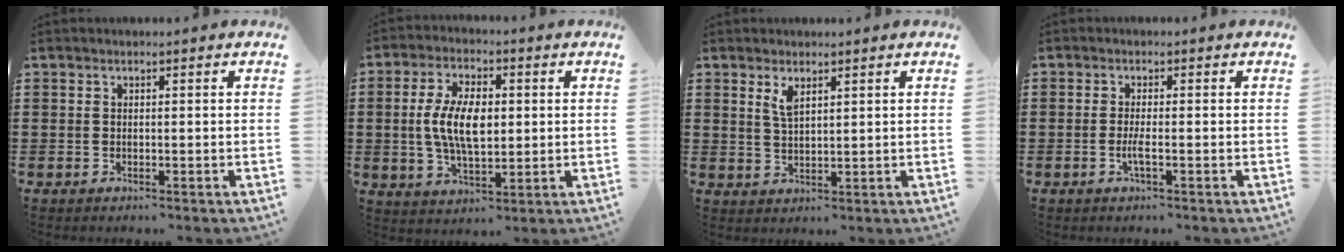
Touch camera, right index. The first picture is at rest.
{"total": 8.7, "force": [0.3, 4.2, 7.6], "torque": [-0.162, 0.008, 0.001]}
{"total": 2.7, "force": [1.7, 0.9, 1.9], "torque": [-0.043, 0.003, 0.029]}
{"total": 2.3, "force": [-0.8, 0.1, 2.2], "torque": [-0.045, -0.004, -0.017]}